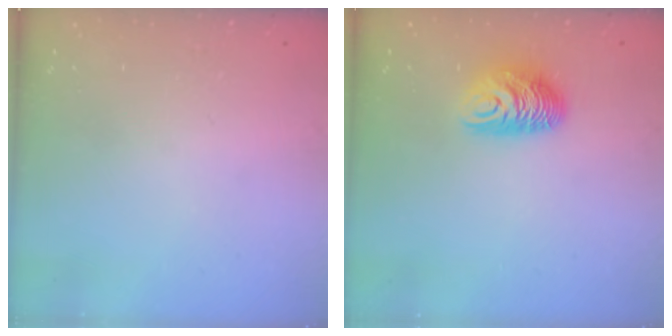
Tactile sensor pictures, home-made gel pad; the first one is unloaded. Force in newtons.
{"total": 9.6, "press": 9.6, "slide": 0.7}